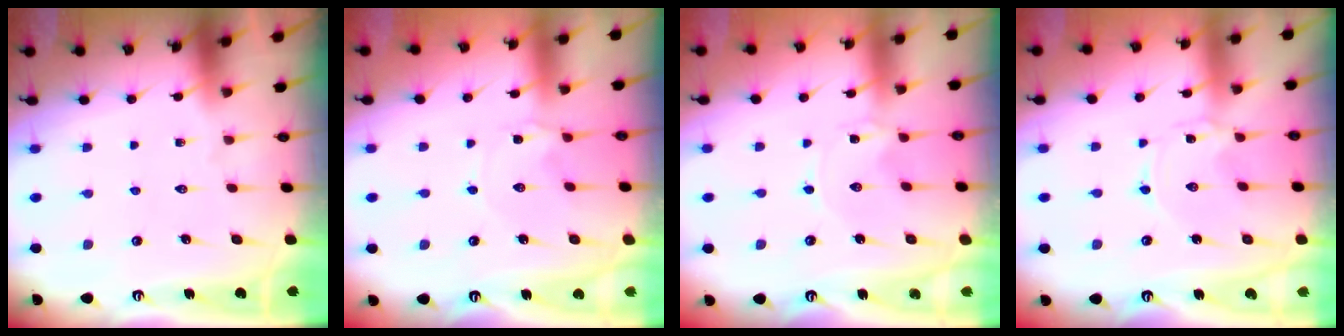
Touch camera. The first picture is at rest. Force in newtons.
{"total": 2.1, "press": 2.1, "slide": 0.1}
{"total": 0.0}
{"total": 0.0}